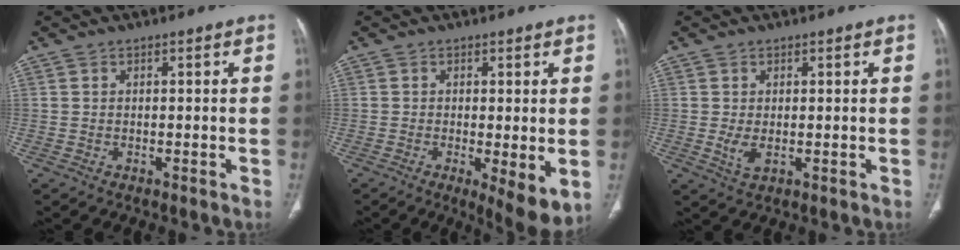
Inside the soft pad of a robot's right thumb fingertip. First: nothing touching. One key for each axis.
{"total": 7.1, "fx": -1.3, "fy": 2.0, "fz": 6.7, "tx": -0.105, "ty": -0.026, "tz": -0.020}
{"total": 2.6, "fx": -0.1, "fy": 1.3, "fz": 2.3, "tx": -0.048, "ty": -0.010, "tz": 0.005}